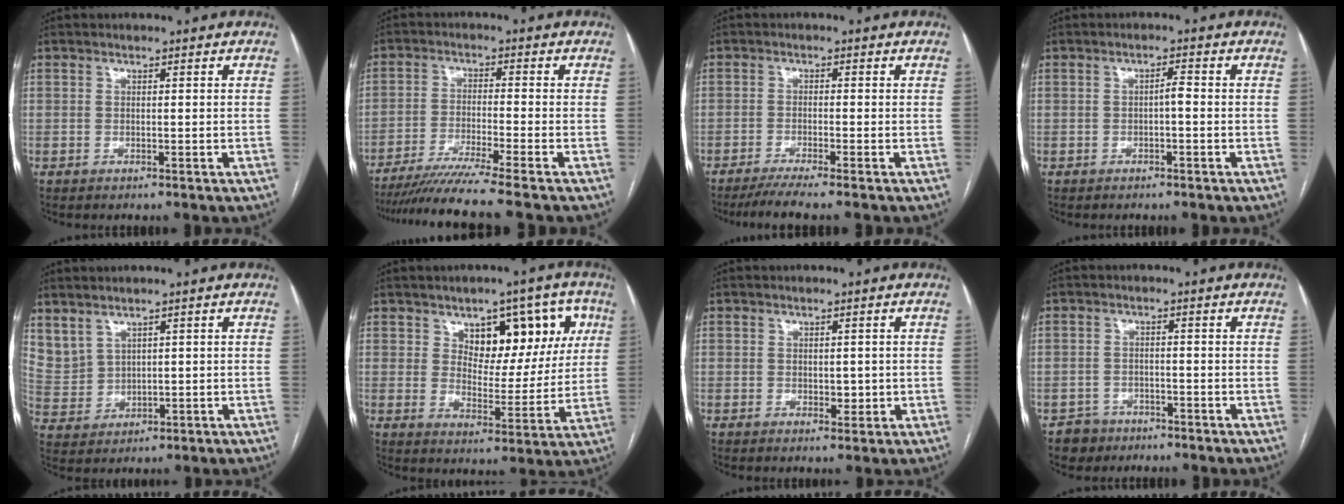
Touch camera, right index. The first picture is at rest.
{"total": 10.5, "force": [-8.8, -2.4, 5.2], "torque": [-0.070, -0.034, -0.145]}
{"total": 5.1, "force": [-4.1, -0.9, 2.9], "torque": [-0.045, -0.015, -0.073]}
{"total": 1.6, "force": [-0.4, 0.3, 1.5], "torque": [-0.022, 0.004, -0.007]}
{"total": 5.6, "force": [4.1, 3.3, 2.1], "torque": [-0.054, 0.007, 0.105]}
{"total": 11.8, "force": [5.0, 6.4, 8.6], "torque": [-0.101, 0.025, 0.078]}
{"total": 2.2, "force": [0.0, 1.5, 1.6], "torque": [-0.020, -0.002, 0.006]}
{"total": 3.4, "force": [-2.2, 2.6, -0.4], "torque": [0.009, 0.011, -0.038]}